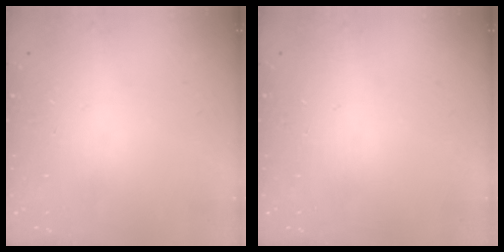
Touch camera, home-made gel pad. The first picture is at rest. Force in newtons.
{"total": 0.0}